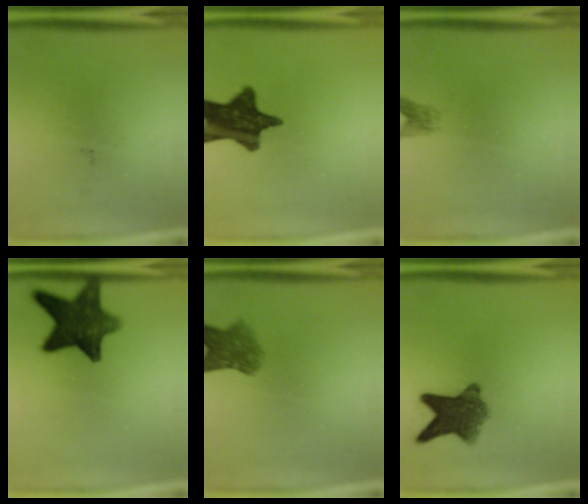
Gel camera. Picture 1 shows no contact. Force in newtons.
{"total": 13.8}
{"total": 1.5}
{"total": 12.3}
{"total": 5.2}
{"total": 8.1}